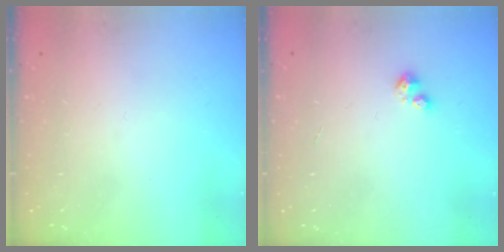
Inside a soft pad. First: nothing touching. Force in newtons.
{"total": 2.1, "press": 2.0, "slide": 0.5}